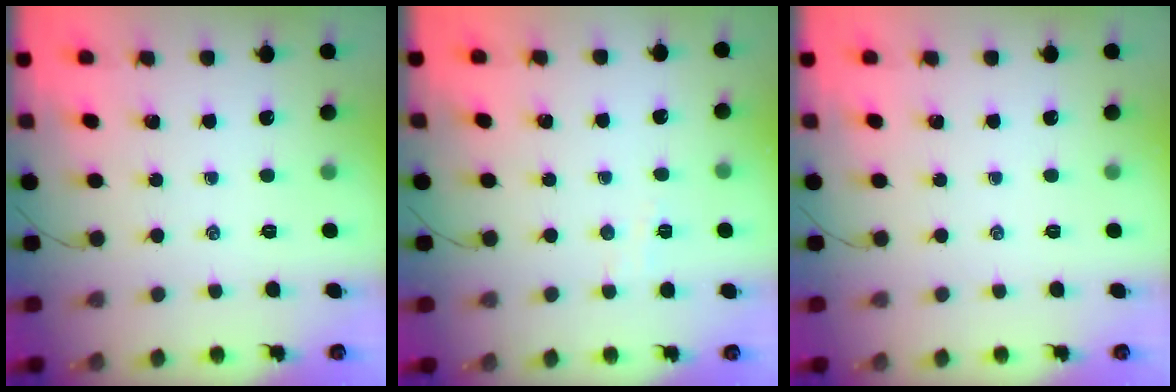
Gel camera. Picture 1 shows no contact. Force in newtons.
{"total": 2.9, "press": 2.7, "slide": 1.0}
{"total": 0.0}